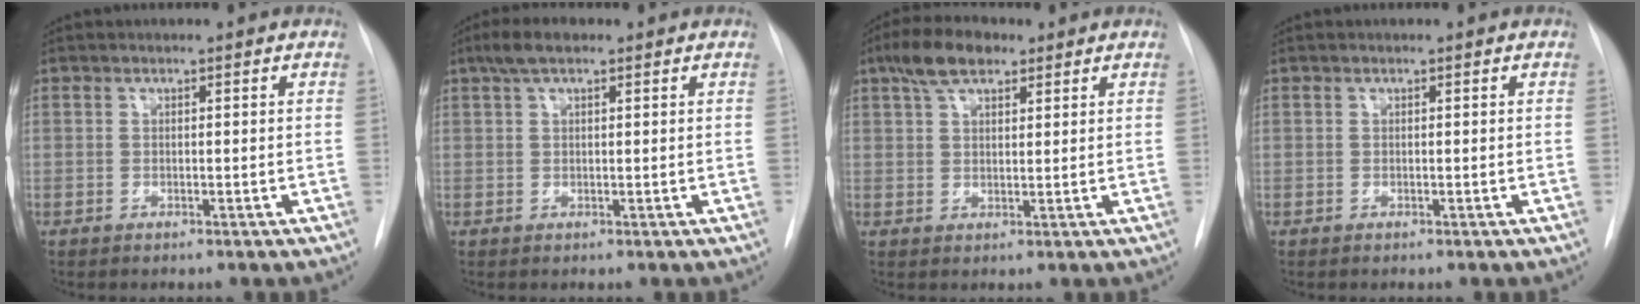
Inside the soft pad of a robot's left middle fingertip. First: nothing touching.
{"total": 3.9, "force": [2.4, 1.2, 2.7], "torque": [-0.061, 0.018, 0.044]}
{"total": 6.6, "force": [4.2, 2.9, 4.2], "torque": [-0.084, 0.021, 0.076]}
{"total": 0.0}